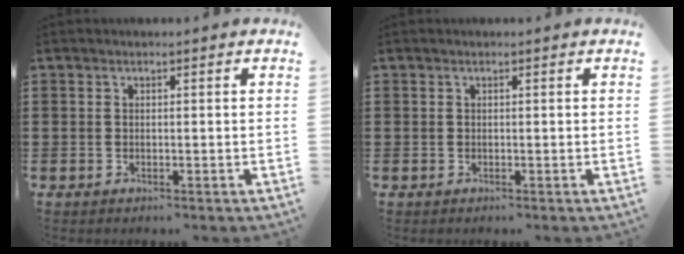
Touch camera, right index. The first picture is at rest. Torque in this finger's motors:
{"motor_torque": [0.00, 0.00, 0.00, 0.00]}